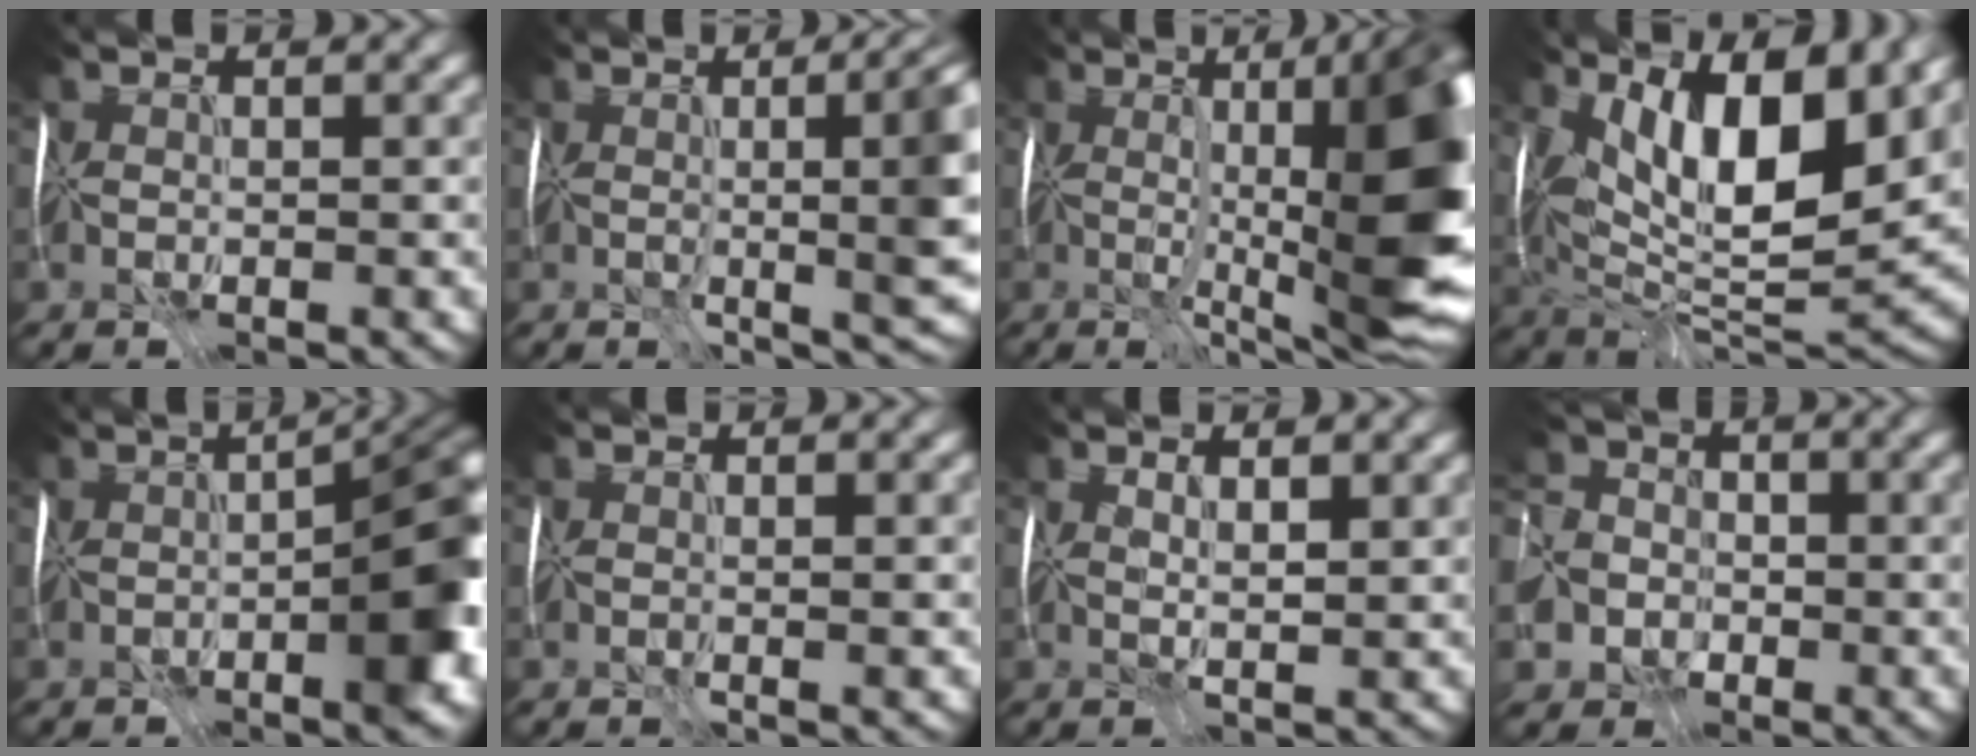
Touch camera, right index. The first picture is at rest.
{"total": 12.4, "force": [1.2, 4.3, 11.6], "torque": [-0.114, 0.010, 0.028]}
{"total": 17.1, "force": [0.5, 4.3, 16.5], "torque": [-0.208, 0.010, 0.007]}
{"total": 14.0, "force": [5.6, 4.4, 12.1], "torque": [-0.198, 0.006, 0.092]}
{"total": 9.7, "force": [-2.4, 2.5, 9.1], "torque": [-0.096, -0.002, -0.038]}
{"total": 1.2, "force": [0.2, 0.0, 1.2], "torque": [-0.015, -0.007, 0.003]}
{"total": 2.1, "force": [1.5, -0.4, 1.4], "torque": [-0.026, 0.002, 0.031]}
{"total": 10.7, "force": [-4.7, 8.8, 3.9], "torque": [-0.085, -0.016, -0.116]}